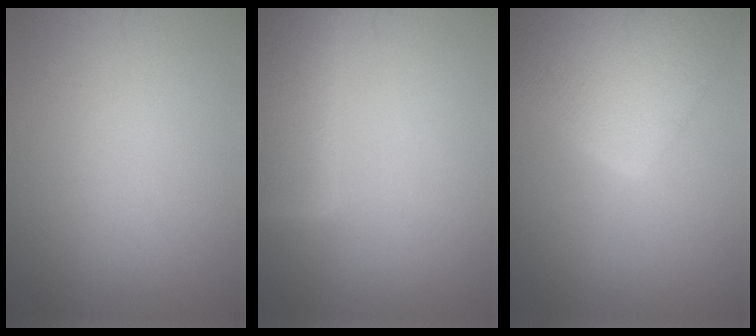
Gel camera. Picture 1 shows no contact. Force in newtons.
{"total": 7.0, "press": 7.0, "slide": 0.4}
{"total": 8.2, "press": 8.2, "slide": 0.5}